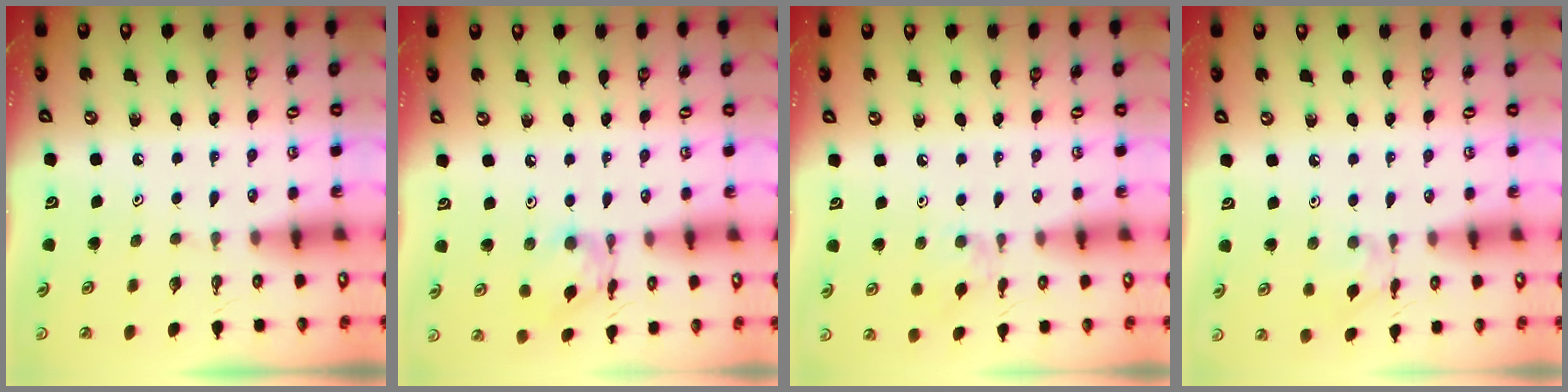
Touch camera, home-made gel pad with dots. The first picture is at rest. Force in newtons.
{"total": 10.5, "press": 10.4, "slide": 0.8}
{"total": 4.5, "press": 4.4, "slide": 0.6}
{"total": 4.6, "press": 4.5, "slide": 0.4}